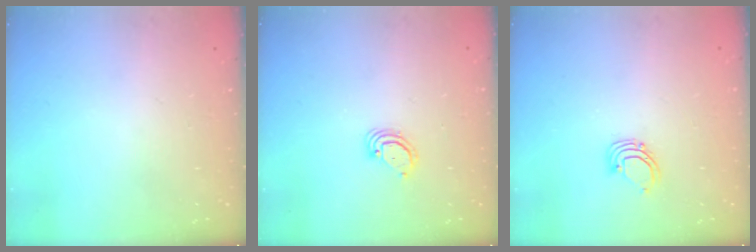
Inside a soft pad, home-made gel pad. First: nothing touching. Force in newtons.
{"total": 2.9, "press": 2.9, "slide": 0.3}
{"total": 2.9, "press": 2.9, "slide": 0.3}